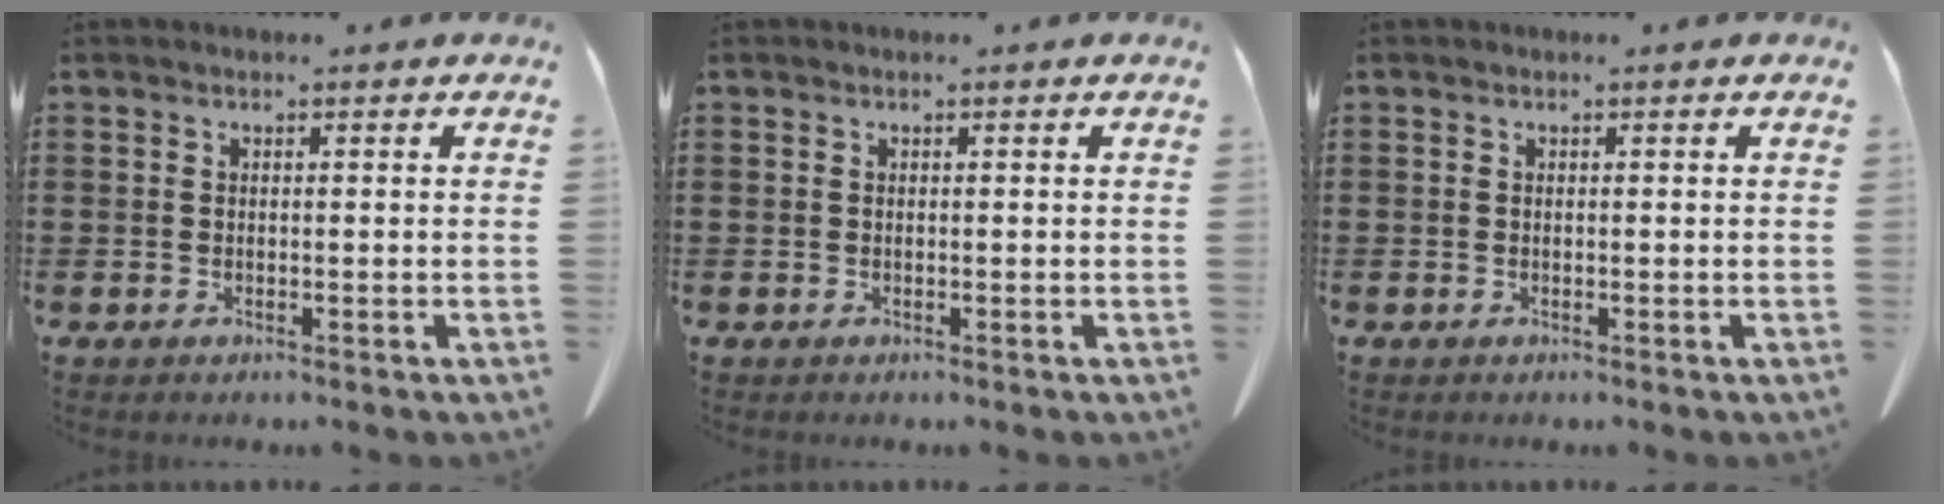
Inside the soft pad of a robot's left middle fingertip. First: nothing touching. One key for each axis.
{"total": 0.0}
{"total": 0.0}